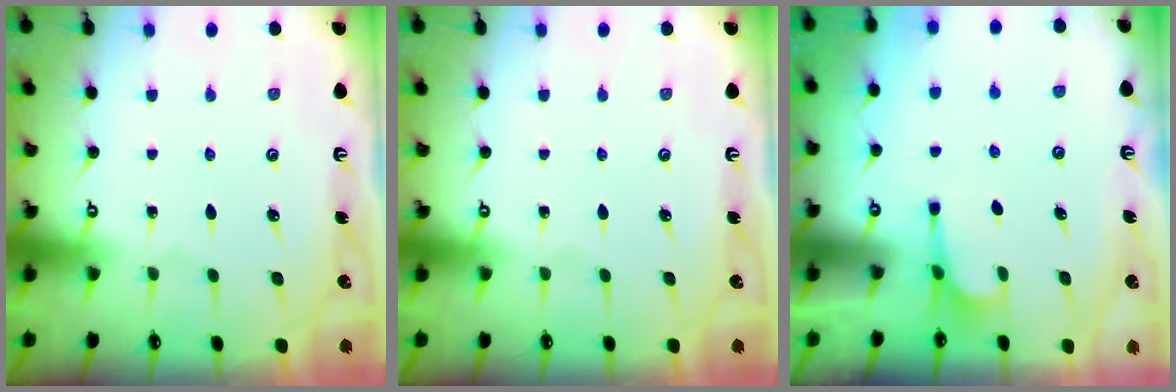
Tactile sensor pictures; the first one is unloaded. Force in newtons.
{"total": 0.0}
{"total": 2.1, "press": 1.9, "slide": 0.8}